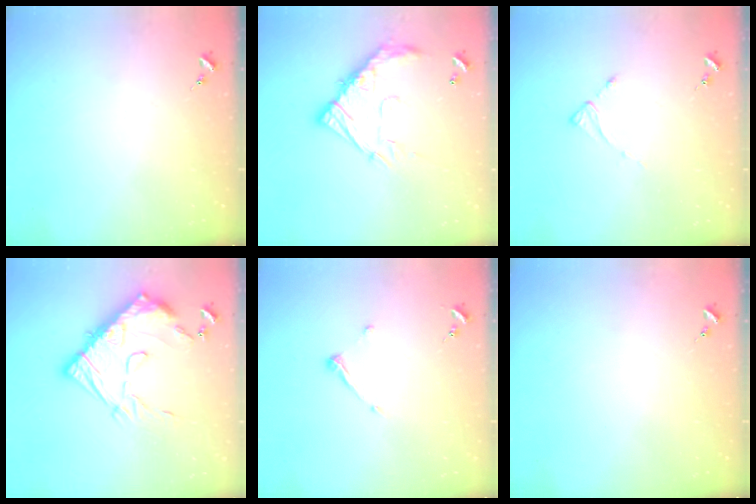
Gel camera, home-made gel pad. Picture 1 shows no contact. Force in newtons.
{"total": 15.6, "press": 15.5, "slide": 1.2}
{"total": 2.6, "press": 2.6, "slide": 0.2}
{"total": 20.3, "press": 20.3, "slide": 1.1}
{"total": 6.7, "press": 6.7, "slide": 0.3}
{"total": 0.0}